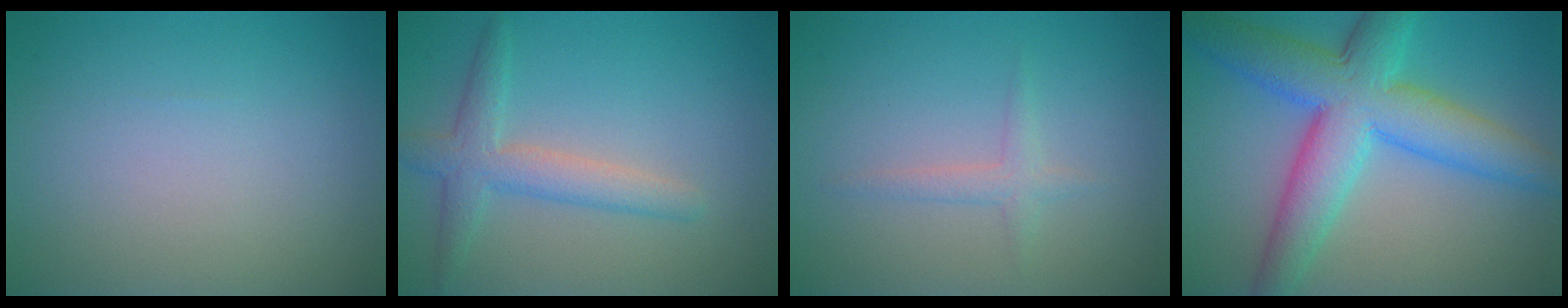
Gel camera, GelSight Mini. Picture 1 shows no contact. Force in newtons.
{"total": 3.4, "press": 3.4, "slide": 0.1}
{"total": 1.3, "press": 1.3, "slide": 0.1}
{"total": 9.1, "press": 9.1, "slide": 0.3}